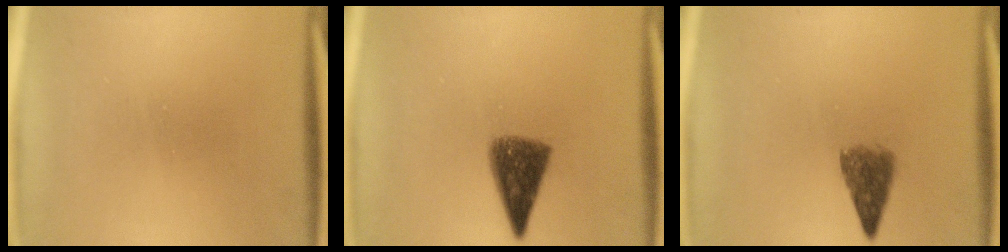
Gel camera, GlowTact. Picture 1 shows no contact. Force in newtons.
{"total": 8.0}
{"total": 4.1}